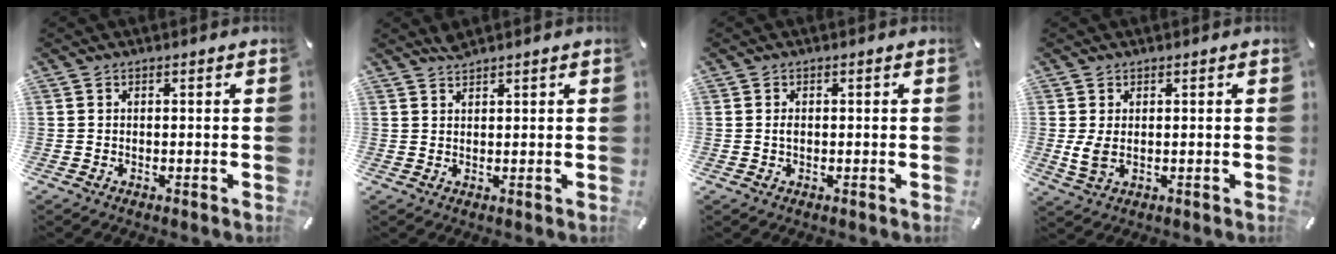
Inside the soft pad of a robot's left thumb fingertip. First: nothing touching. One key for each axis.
{"total": 1.7, "fx": 1.7, "fy": 0.3, "fz": 0.2, "tx": -0.007, "ty": -0.004, "tz": 0.034}
{"total": 1.1, "fx": 0.0, "fy": 0.7, "fz": 0.8, "tx": -0.018, "ty": 0.002, "tz": 0.000}
{"total": 4.0, "fx": 0.4, "fy": 2.4, "fz": 3.2, "tx": -0.073, "ty": -0.009, "tz": 0.004}